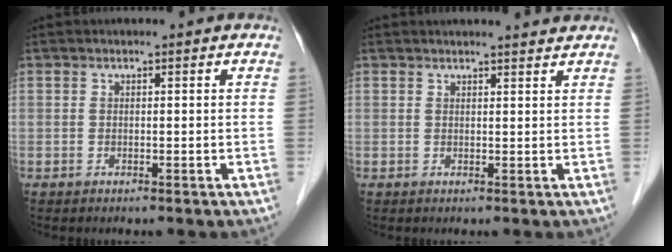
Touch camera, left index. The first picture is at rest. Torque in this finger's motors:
{"motor_torque": [0.44, -0.28, 0.07, -0.01]}